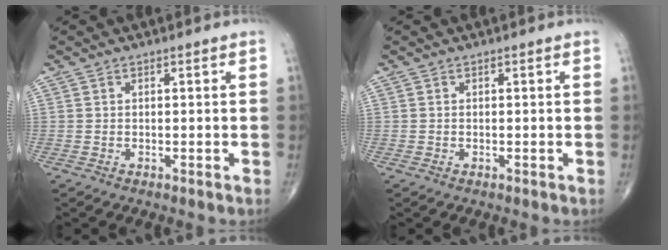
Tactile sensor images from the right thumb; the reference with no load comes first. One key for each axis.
{"total": 0.0}